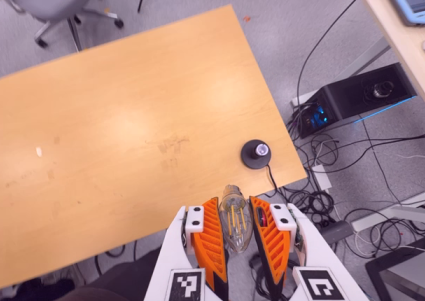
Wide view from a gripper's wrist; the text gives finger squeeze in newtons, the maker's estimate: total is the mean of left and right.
{"total": 9.3, "left": 8.1, "right": 10.4}